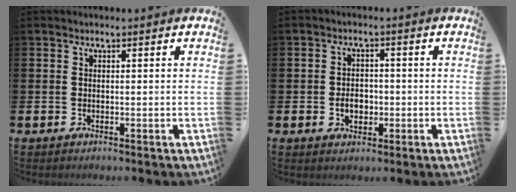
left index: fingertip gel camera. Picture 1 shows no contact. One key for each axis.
{"total": 3.1, "fx": -0.7, "fy": 2.3, "fz": 1.9, "tx": -0.024, "ty": -0.003, "tz": -0.020}